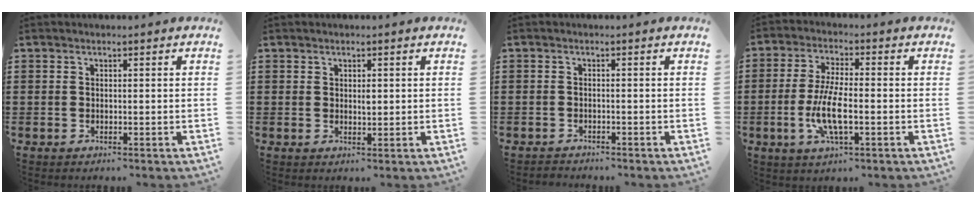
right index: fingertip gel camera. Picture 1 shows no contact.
{"total": 1.2, "force": [0.4, 0.6, 0.9], "torque": [-0.011, -0.001, 0.006]}
{"total": 1.1, "force": [-1.1, 0.0, -0.1], "torque": [-0.003, 0.000, -0.023]}
{"total": 7.5, "force": [-2.0, 2.1, 6.9], "torque": [-0.151, -0.012, -0.042]}